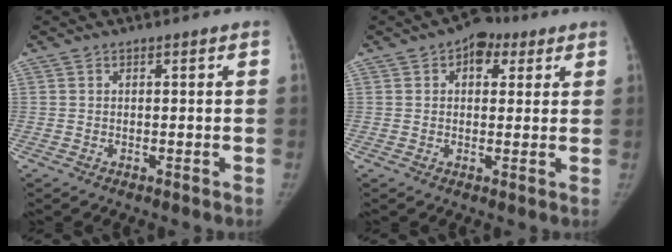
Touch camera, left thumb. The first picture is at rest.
{"total": 6.4, "force": [3.0, 4.2, 3.7], "torque": [-0.017, -0.003, 0.035]}